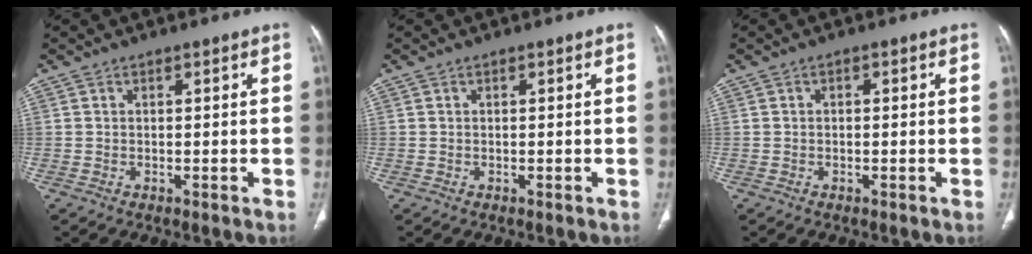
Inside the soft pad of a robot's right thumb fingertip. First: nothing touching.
{"total": 0.0}
{"total": 0.5, "force": [0.0, 0.3, 0.4], "torque": [-0.005, 0.001, -0.003]}